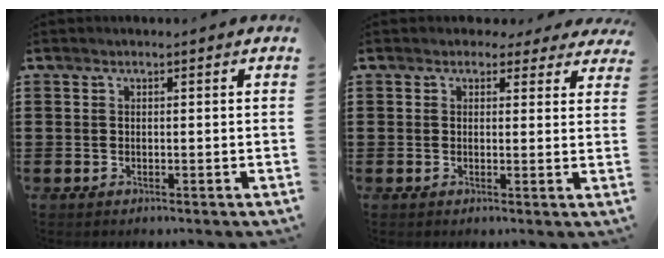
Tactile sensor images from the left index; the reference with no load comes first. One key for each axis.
{"total": 2.1, "fx": 1.6, "fy": 1.1, "fz": 0.7, "tx": -0.012, "ty": 0.005, "tz": 0.027}